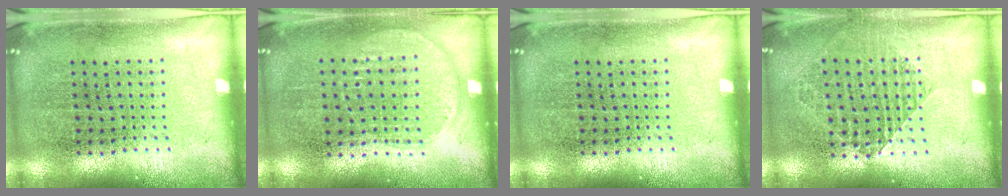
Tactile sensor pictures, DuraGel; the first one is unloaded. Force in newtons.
{"total": 0.9, "press": 0.8, "slide": 0.4}
{"total": 0.0}
{"total": 1.2, "press": 1.2, "slide": 0.4}